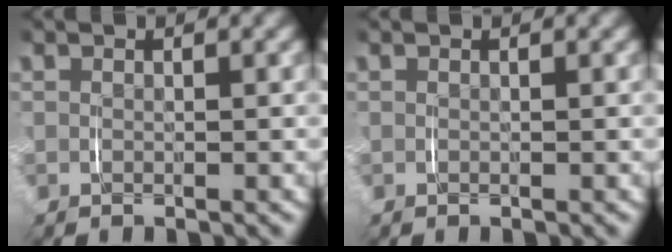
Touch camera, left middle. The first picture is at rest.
{"total": 0.0}